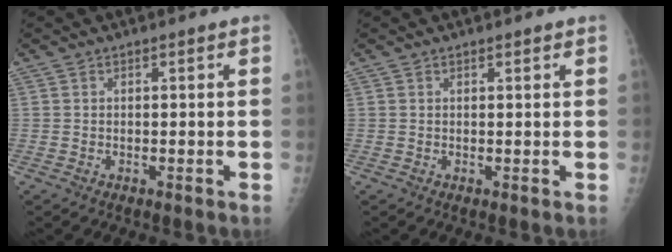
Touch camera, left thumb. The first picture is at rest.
{"total": 0.8, "force": [0.6, 0.3, 0.4], "torque": [-0.006, -0.003, 0.007]}